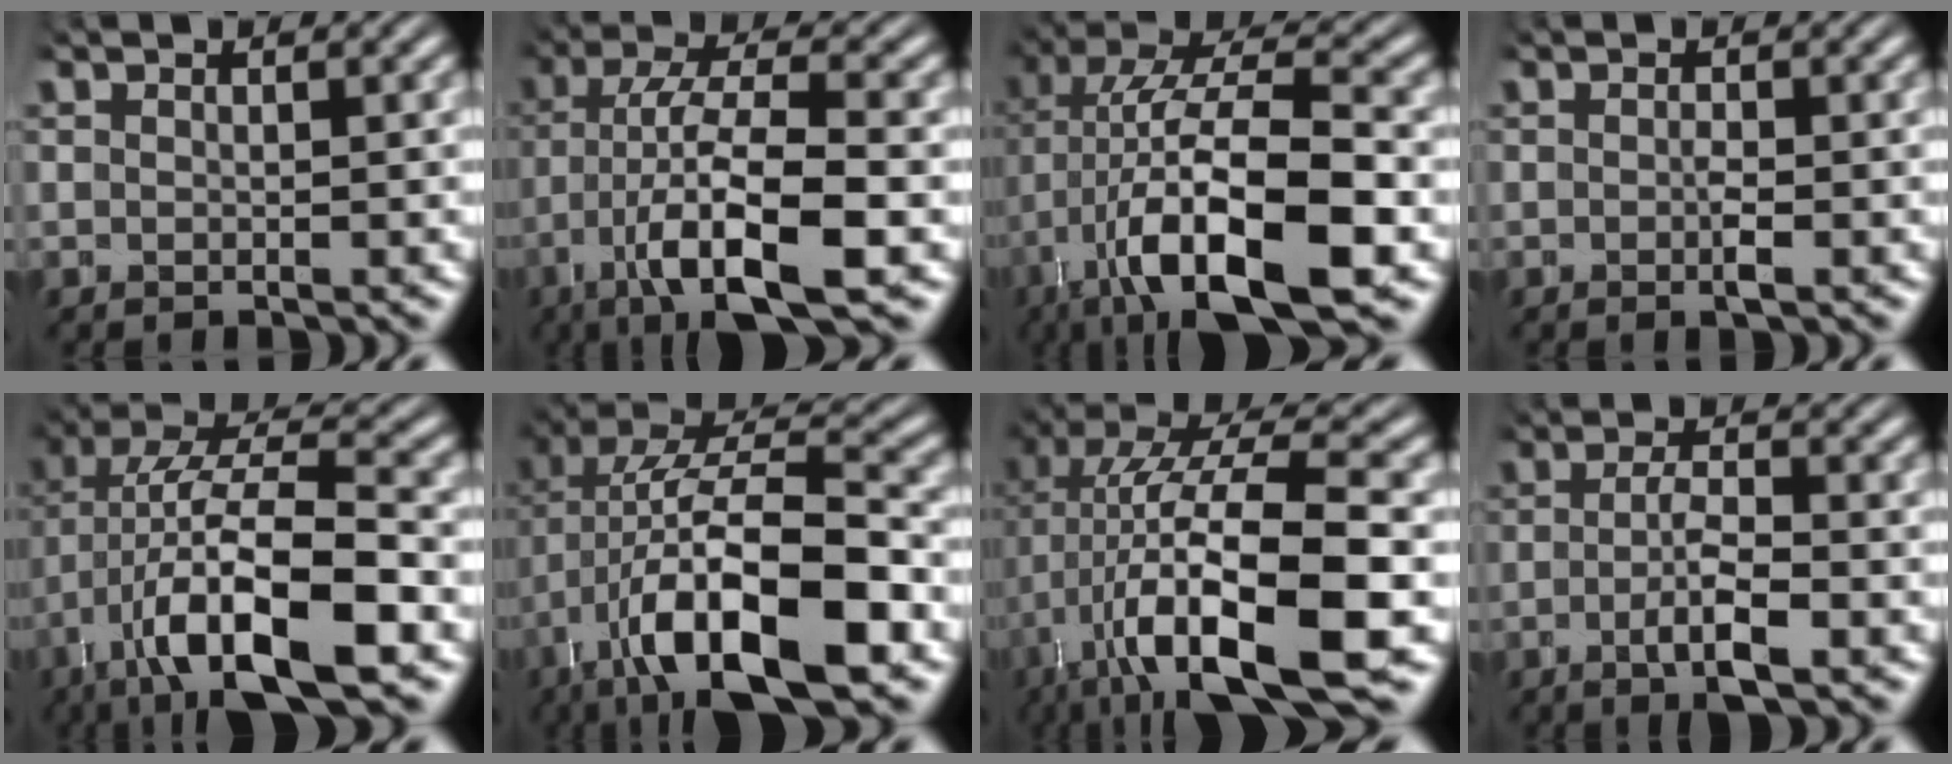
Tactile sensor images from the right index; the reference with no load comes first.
{"total": 8.3, "force": [-2.7, 3.8, 6.9], "torque": [-0.151, -0.030, -0.024]}
{"total": 10.4, "force": [-1.5, 5.4, 8.7], "torque": [-0.178, -0.027, -0.005]}
{"total": 0.8, "force": [-0.6, 0.1, 0.5], "torque": [-0.009, -0.005, -0.010]}
{"total": 10.1, "force": [-1.7, 5.2, 8.5], "torque": [-0.169, -0.022, -0.011]}
{"total": 11.5, "force": [-1.9, 6.0, 9.7], "torque": [-0.186, -0.026, -0.014]}
{"total": 10.1, "force": [-0.7, 4.7, 8.9], "torque": [-0.173, -0.015, 0.003]}
{"total": 4.0, "force": [-1.6, 1.1, 3.5], "torque": [-0.058, -0.009, -0.023]}